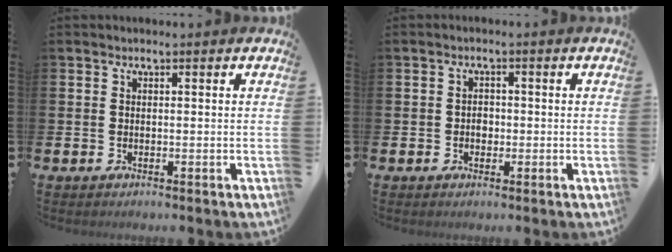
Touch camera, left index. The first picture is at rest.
{"total": 1.5, "force": [-0.3, 1.3, 0.8], "torque": [-0.004, 0.001, -0.010]}